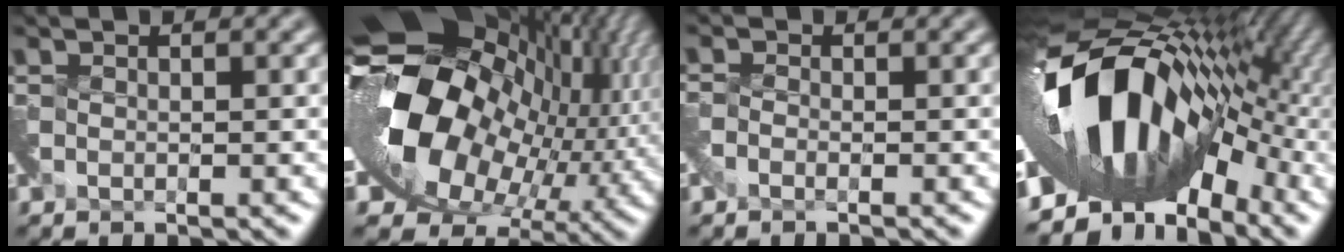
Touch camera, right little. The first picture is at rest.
{"total": 17.4, "force": [-0.3, 12.6, 12.0], "torque": [-0.204, -0.026, 0.024]}
{"total": 1.3, "force": [-1.2, -0.1, -0.4], "torque": [0.005, -0.004, -0.030]}
{"total": 13.0, "force": [-1.2, 7.6, 10.5], "torque": [-0.152, 0.026, -0.044]}